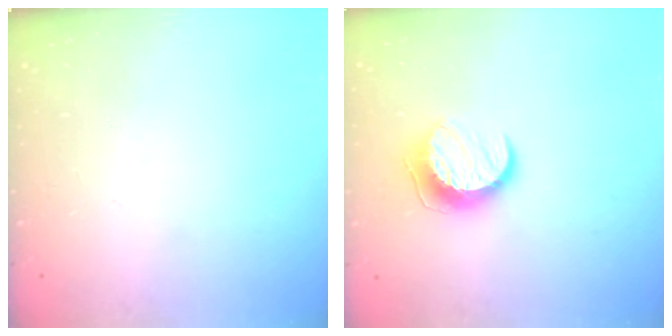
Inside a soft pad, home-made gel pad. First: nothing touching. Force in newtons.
{"total": 10.2, "press": 10.1, "slide": 0.5}